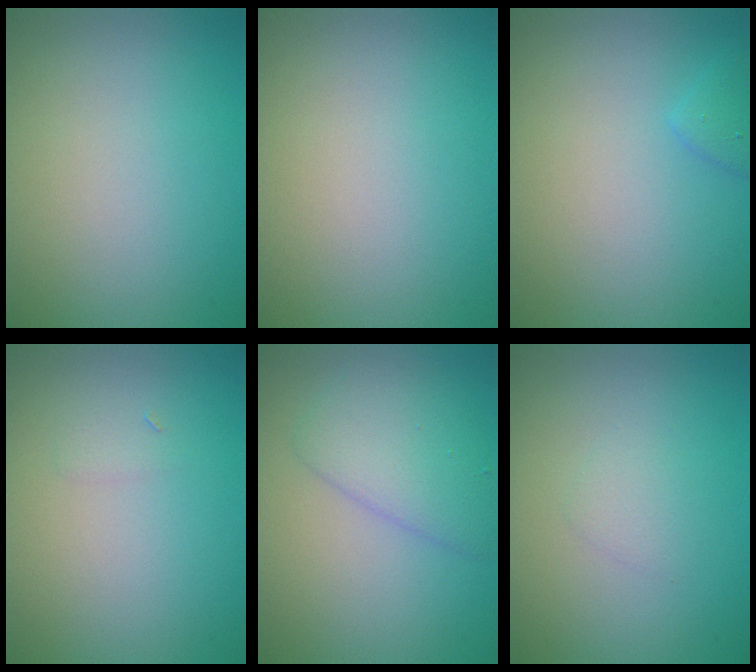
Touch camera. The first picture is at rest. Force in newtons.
{"total": 0.0}
{"total": 1.2, "press": 1.2, "slide": 0.1}
{"total": 0.6, "press": 0.6, "slide": 0.0}
{"total": 3.6, "press": 3.6, "slide": 0.2}
{"total": 0.9, "press": 0.9, "slide": 0.1}